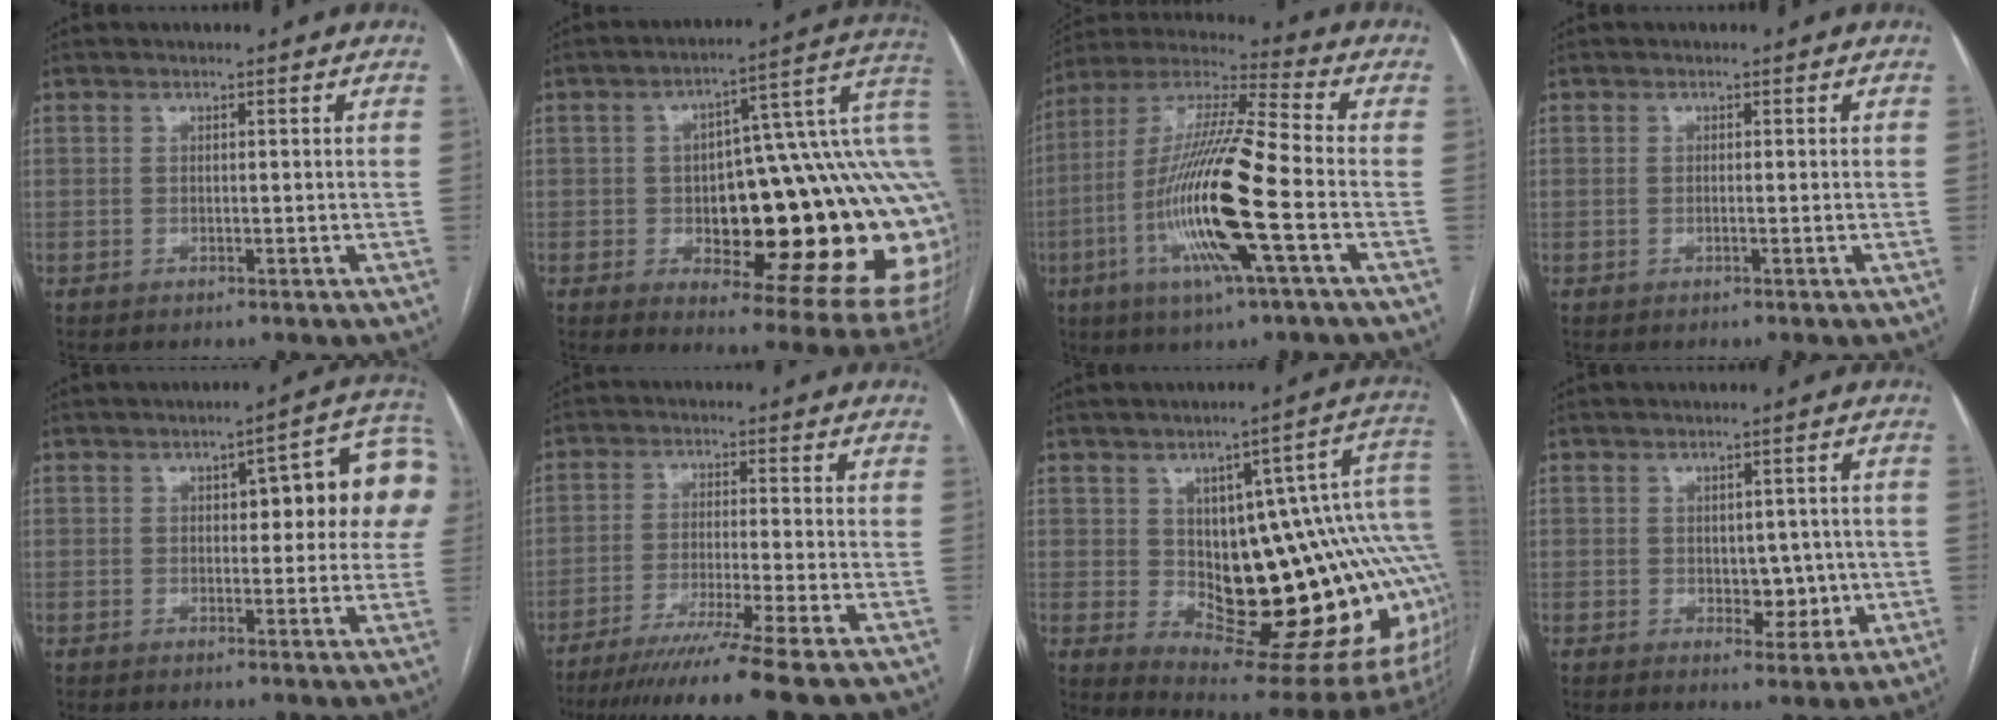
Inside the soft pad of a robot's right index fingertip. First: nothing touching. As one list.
[{"total": 32.0, "force": [-2.2, 8.8, 30.7], "torque": [-0.328, 0.034, -0.013]}, {"total": 18.6, "force": [-5.2, 0.7, 17.8], "torque": [-0.361, -0.011, -0.104]}, {"total": 0.0}, {"total": 12.2, "force": [2.6, 3.9, 11.3], "torque": [-0.131, 0.037, 0.027]}, {"total": 13.6, "force": [-10.8, -2.3, 7.9], "torque": [-0.115, -0.044, -0.169]}, {"total": 25.0, "force": [0.1, 7.9, 23.7], "torque": [-0.209, 0.025, 0.025]}, {"total": 4.5, "force": [-0.4, 3.0, 3.3], "torque": [-0.034, 0.008, 0.003]}]